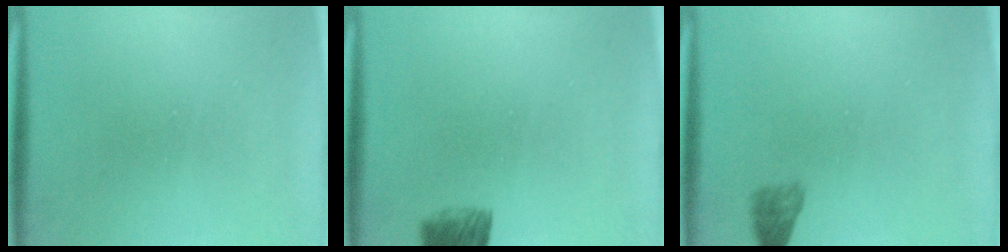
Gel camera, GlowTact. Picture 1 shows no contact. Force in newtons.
{"total": 4.8}
{"total": 2.4}